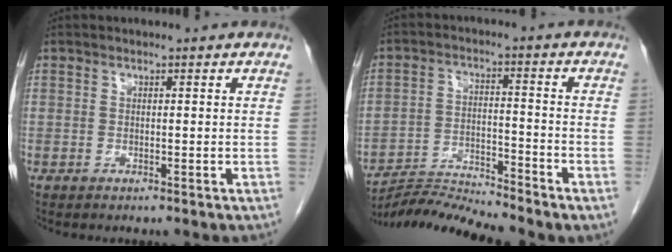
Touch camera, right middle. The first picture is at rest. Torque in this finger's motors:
{"motor_torque": [1.04, -1.10, 0.27, 0.11]}